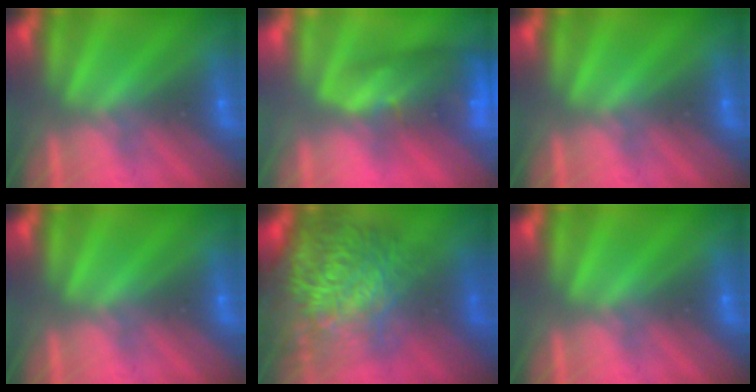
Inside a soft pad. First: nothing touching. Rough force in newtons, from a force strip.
{"total": 10.9}
{"total": 0.0}
{"total": 0.0}
{"total": 7.1}
{"total": 0.0}